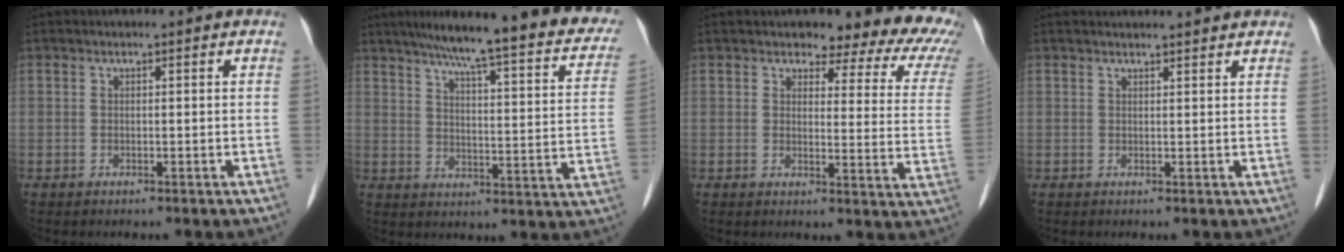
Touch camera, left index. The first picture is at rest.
{"total": 25.1, "force": [20.5, 3.6, 14.1], "torque": [-0.195, -0.011, 0.250]}
{"total": 14.8, "force": [13.1, 4.4, 5.2], "torque": [-0.030, -0.060, 0.114]}
{"total": 6.5, "force": [6.3, 0.6, 1.5], "torque": [-0.014, 0.025, 0.064]}